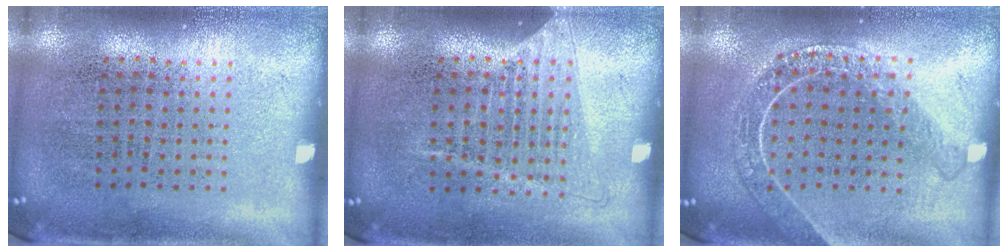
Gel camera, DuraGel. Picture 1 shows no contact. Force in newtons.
{"total": 1.0, "press": 0.9, "slide": 0.5}
{"total": 1.8, "press": 1.6, "slide": 0.8}